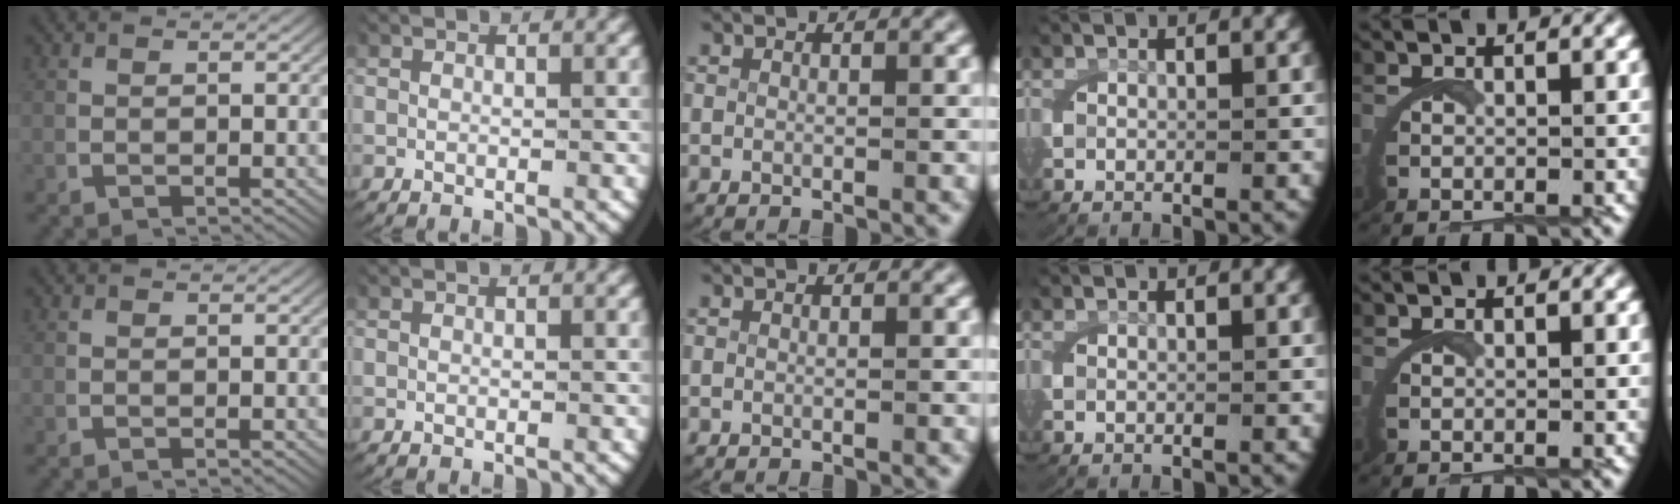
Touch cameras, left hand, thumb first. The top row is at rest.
{}